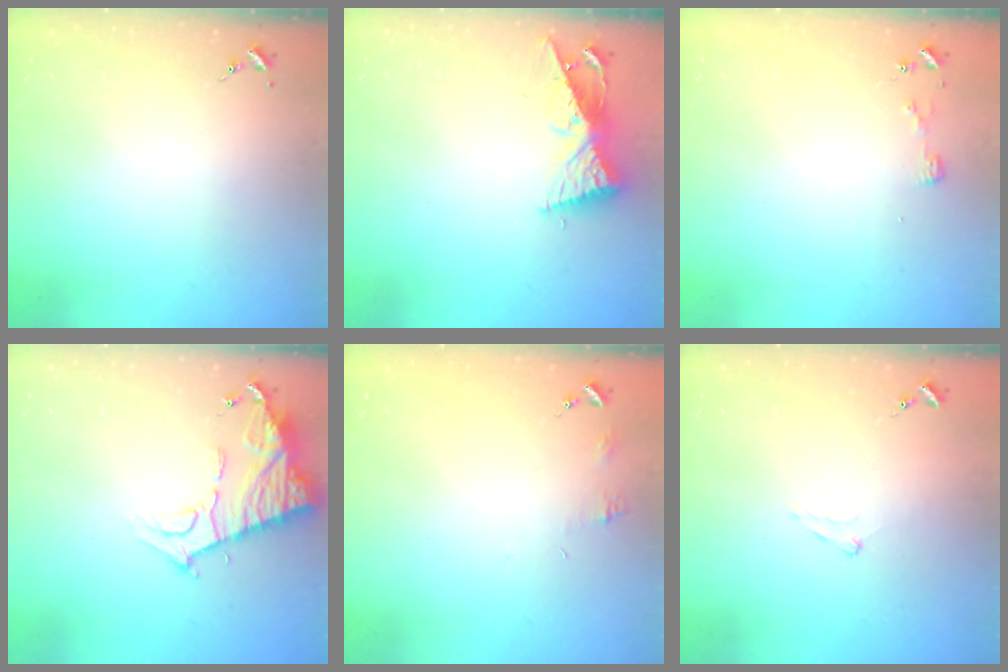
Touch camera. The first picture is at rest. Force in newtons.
{"total": 8.7, "press": 8.7, "slide": 0.6}
{"total": 3.3, "press": 3.3, "slide": 0.4}
{"total": 11.7, "press": 11.6, "slide": 0.8}
{"total": 4.5, "press": 4.5, "slide": 0.5}
{"total": 6.0, "press": 6.0, "slide": 0.6}